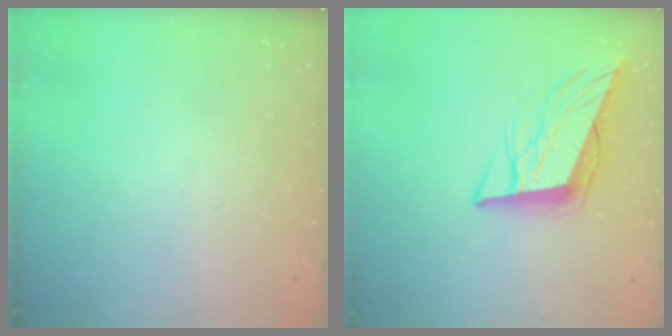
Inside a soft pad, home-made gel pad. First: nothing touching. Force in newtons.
{"total": 11.1, "press": 10.3, "slide": 4.0}